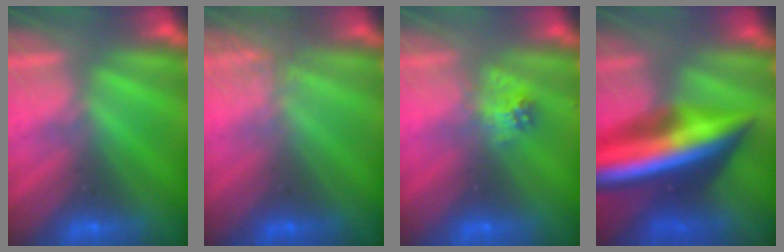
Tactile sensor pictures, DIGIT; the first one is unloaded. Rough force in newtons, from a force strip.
{"total": 2.2}
{"total": 2.3}
{"total": 7.8}